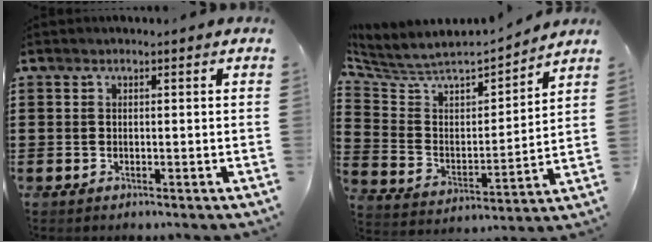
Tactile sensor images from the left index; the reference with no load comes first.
{"total": 4.8, "force": [4.3, 1.7, 1.1], "torque": [-0.051, -0.039, 0.067]}